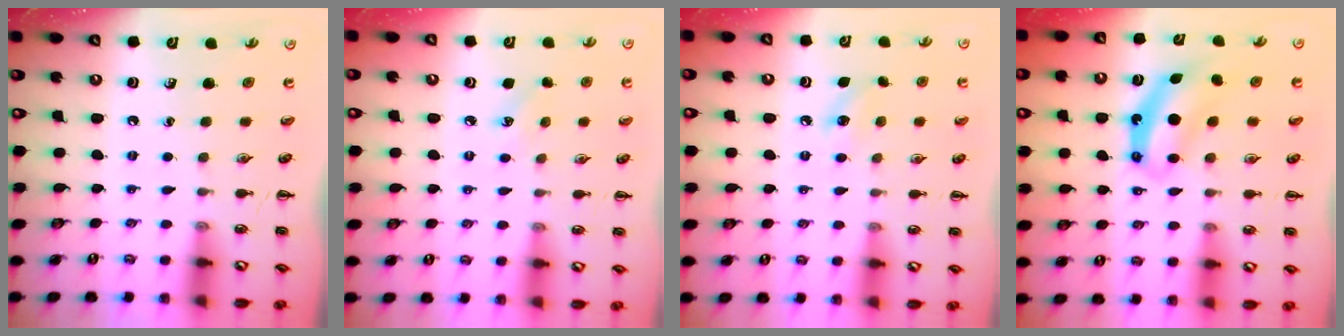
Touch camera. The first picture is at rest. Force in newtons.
{"total": 4.2, "press": 4.1, "slide": 1.2}
{"total": 7.1, "press": 6.9, "slide": 1.9}
{"total": 7.2, "press": 7.2, "slide": 0.4}